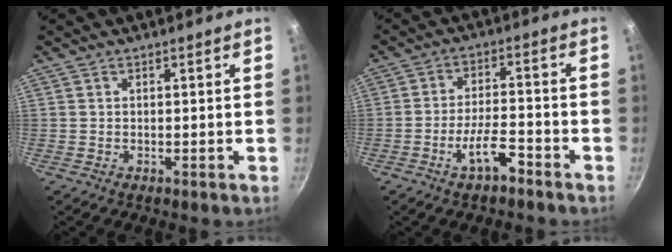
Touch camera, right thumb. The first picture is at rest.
{"total": 7.1, "force": [-4.2, 2.2, 5.3], "torque": [-0.087, 0.033, -0.074]}